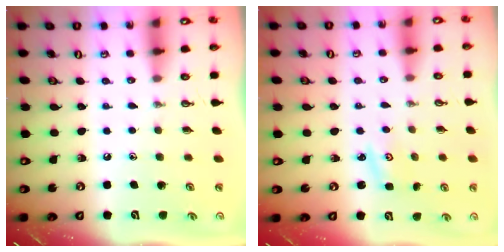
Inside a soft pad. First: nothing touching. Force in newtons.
{"total": 2.5, "press": 2.5, "slide": 0.4}